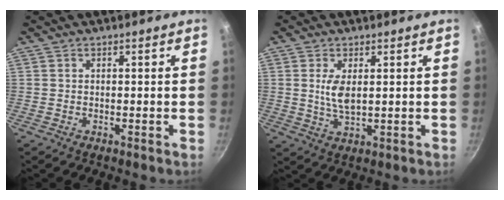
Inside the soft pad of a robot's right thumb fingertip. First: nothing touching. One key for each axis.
{"total": 4.8, "fx": 0.9, "fy": 2.2, "fz": 4.2, "tx": -0.084, "ty": -0.012, "tz": 0.024}